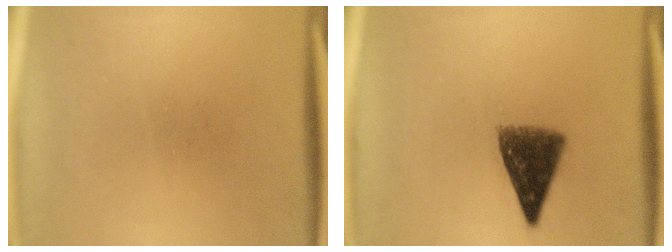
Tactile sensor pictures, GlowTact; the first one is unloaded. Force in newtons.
{"total": 8.0}